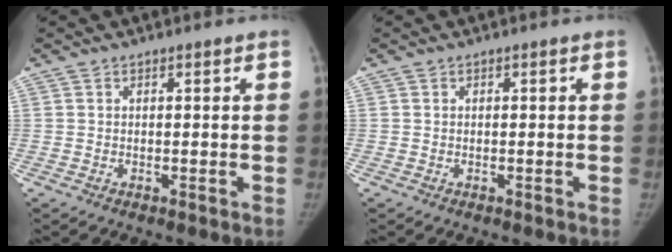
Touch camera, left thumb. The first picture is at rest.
{"total": 0.0}